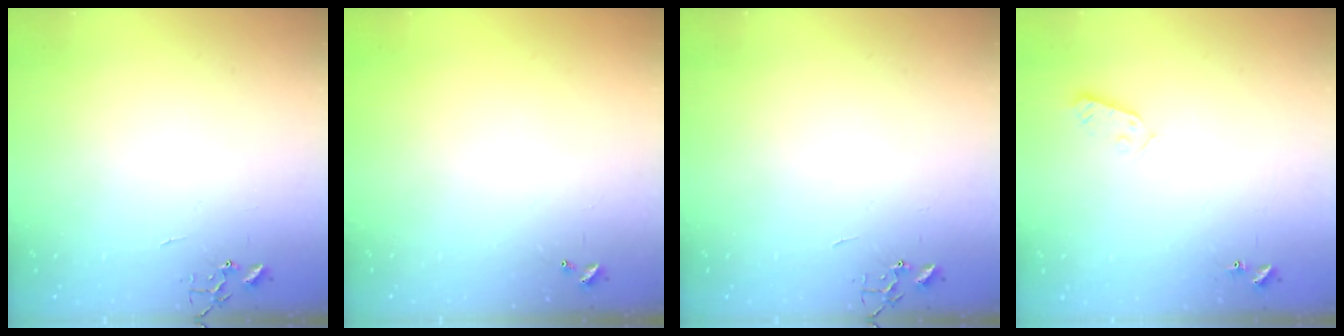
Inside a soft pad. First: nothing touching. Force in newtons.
{"total": 0.0}
{"total": 0.0}
{"total": 3.0, "press": 2.9, "slide": 0.9}